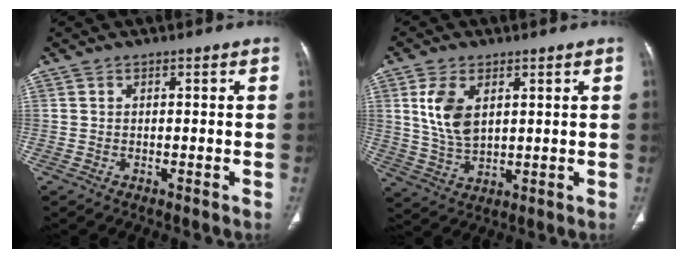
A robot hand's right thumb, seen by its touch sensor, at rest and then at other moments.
{"total": 9.0, "force": [2.8, 5.2, 6.8], "torque": [-0.130, -0.010, 0.062]}